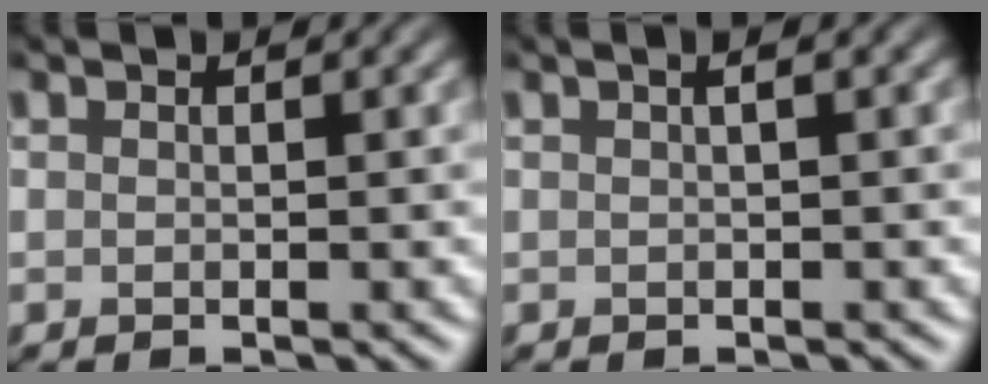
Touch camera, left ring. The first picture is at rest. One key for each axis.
{"total": 1.4, "fx": 0.5, "fy": 0.4, "fz": 1.2, "tx": -0.017, "ty": 0.006, "tz": 0.002}